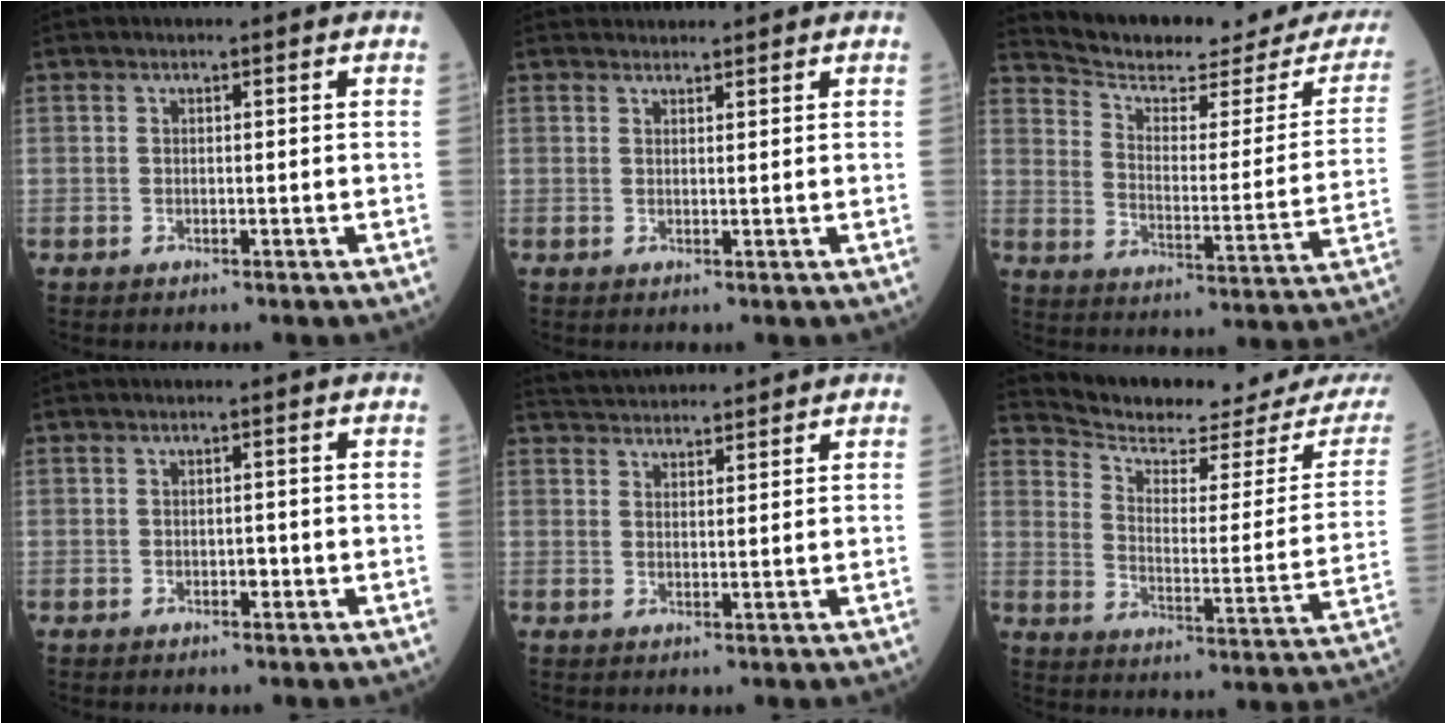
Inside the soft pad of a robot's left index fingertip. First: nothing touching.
{"total": 2.3, "force": [2.3, 0.4, -0.1], "torque": [0.000, 0.017, 0.038]}
{"total": 20.7, "force": [19.4, 3.9, 6.1], "torque": [-0.089, -0.061, 0.251]}
{"total": 0.6, "force": [-0.4, 0.3, 0.4], "torque": [0.000, 0.000, -0.012]}
{"total": 8.1, "force": [7.9, 1.2, 1.6], "torque": [-0.028, 0.028, 0.120]}
{"total": 17.4, "force": [16.8, 1.0, 4.5], "torque": [-0.075, -0.079, 0.226]}